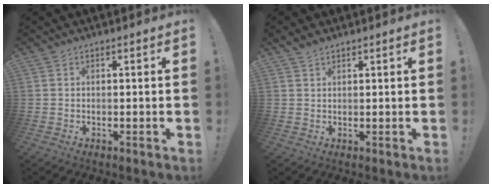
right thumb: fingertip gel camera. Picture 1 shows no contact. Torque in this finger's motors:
{"motor_torque": [0.04, 0.17, 0.28, -0.09, 0.00]}